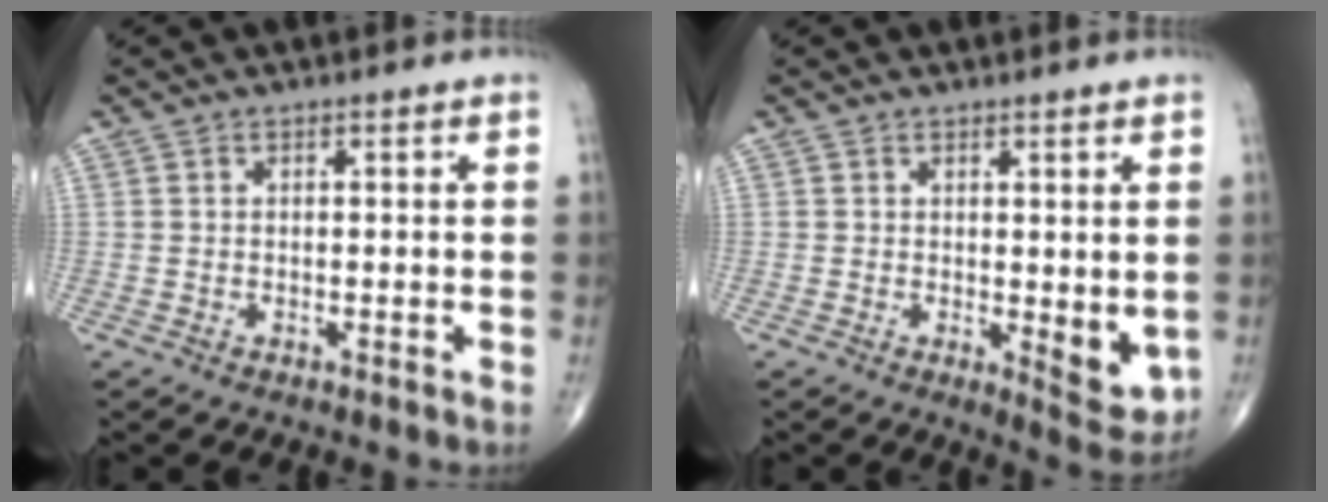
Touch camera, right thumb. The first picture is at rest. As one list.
[{"total": 5.7, "force": [0.1, 2.4, 5.2], "torque": [-0.057, -0.017, 0.007]}]